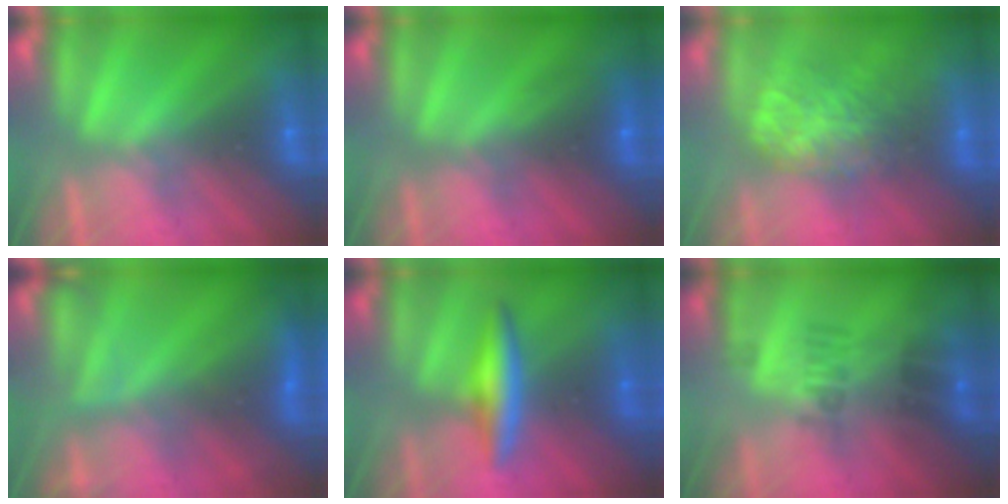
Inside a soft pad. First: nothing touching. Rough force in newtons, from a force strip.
{"total": 2.5}
{"total": 7.5}
{"total": 8.6}
{"total": 2.6}
{"total": 2.3}